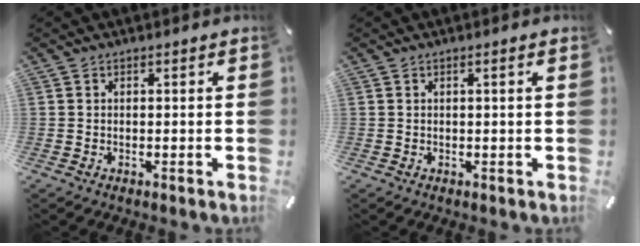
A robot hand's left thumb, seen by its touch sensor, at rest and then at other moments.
{"total": 1.0, "force": [0.3, 0.0, 1.0], "torque": [-0.016, -0.001, 0.004]}